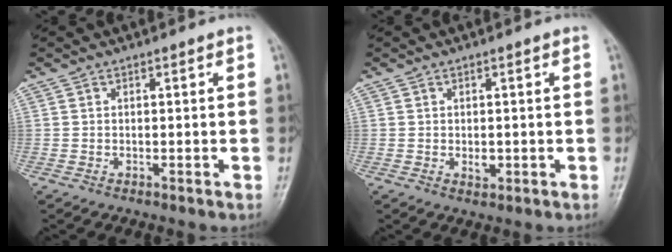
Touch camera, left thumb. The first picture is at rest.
{"total": 2.0, "force": [-0.1, 1.3, 1.5], "torque": [-0.017, -0.003, 0.001]}